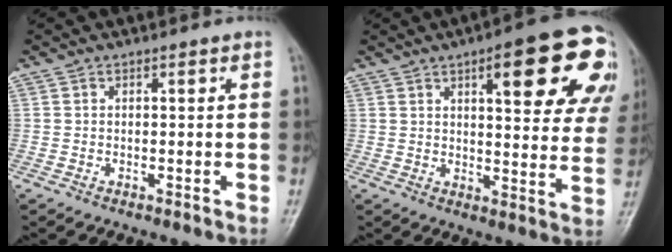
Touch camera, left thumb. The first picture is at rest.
{"total": 20.8, "force": [9.0, 6.2, 17.7], "torque": [-0.195, -0.016, 0.114]}